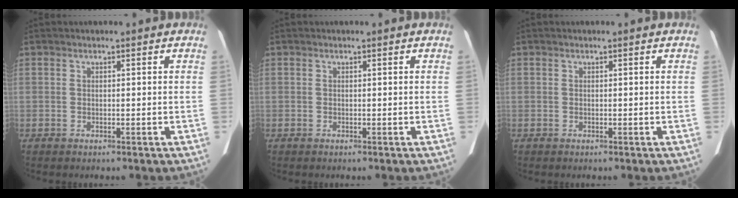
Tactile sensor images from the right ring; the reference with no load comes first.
{"total": 0.0}
{"total": 0.0}